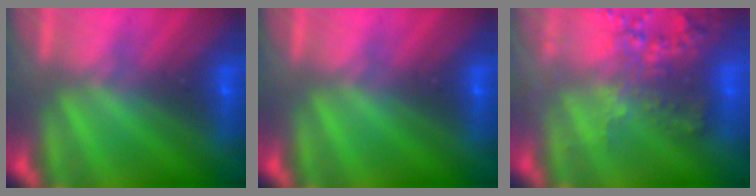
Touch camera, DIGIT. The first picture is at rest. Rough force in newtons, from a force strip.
{"total": 0.0}
{"total": 7.7}